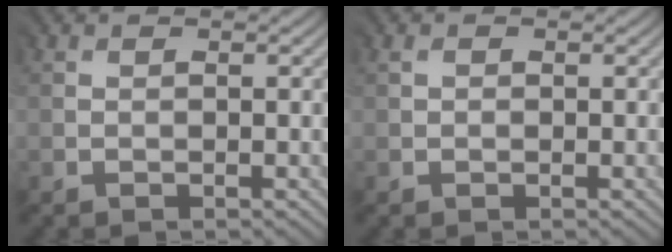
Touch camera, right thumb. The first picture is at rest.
{"total": 0.7, "force": [0.3, 0.6, 0.4], "torque": [-0.008, 0.001, 0.006]}